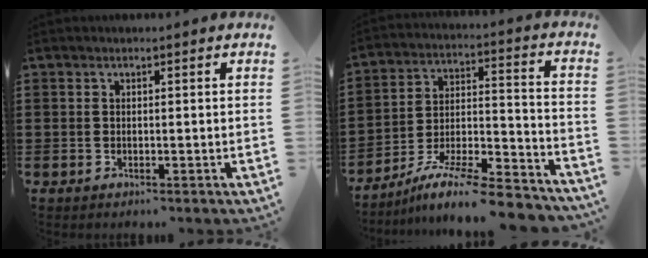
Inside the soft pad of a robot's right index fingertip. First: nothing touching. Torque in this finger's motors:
{"motor_torque": [1.08, 1.06, 0.31, 0.04]}